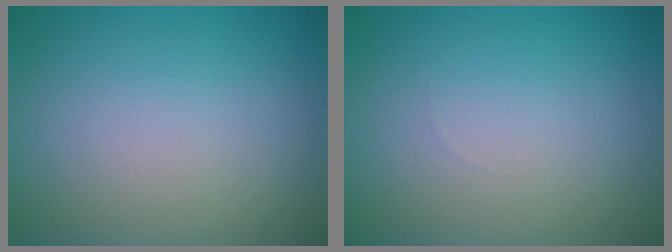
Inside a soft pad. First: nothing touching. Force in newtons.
{"total": 0.0}